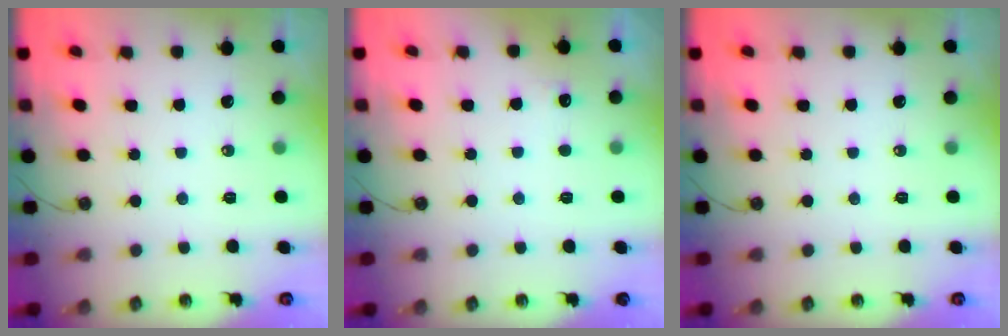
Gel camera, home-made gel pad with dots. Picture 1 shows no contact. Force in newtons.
{"total": 4.7, "press": 4.6, "slide": 1.1}
{"total": 0.0}